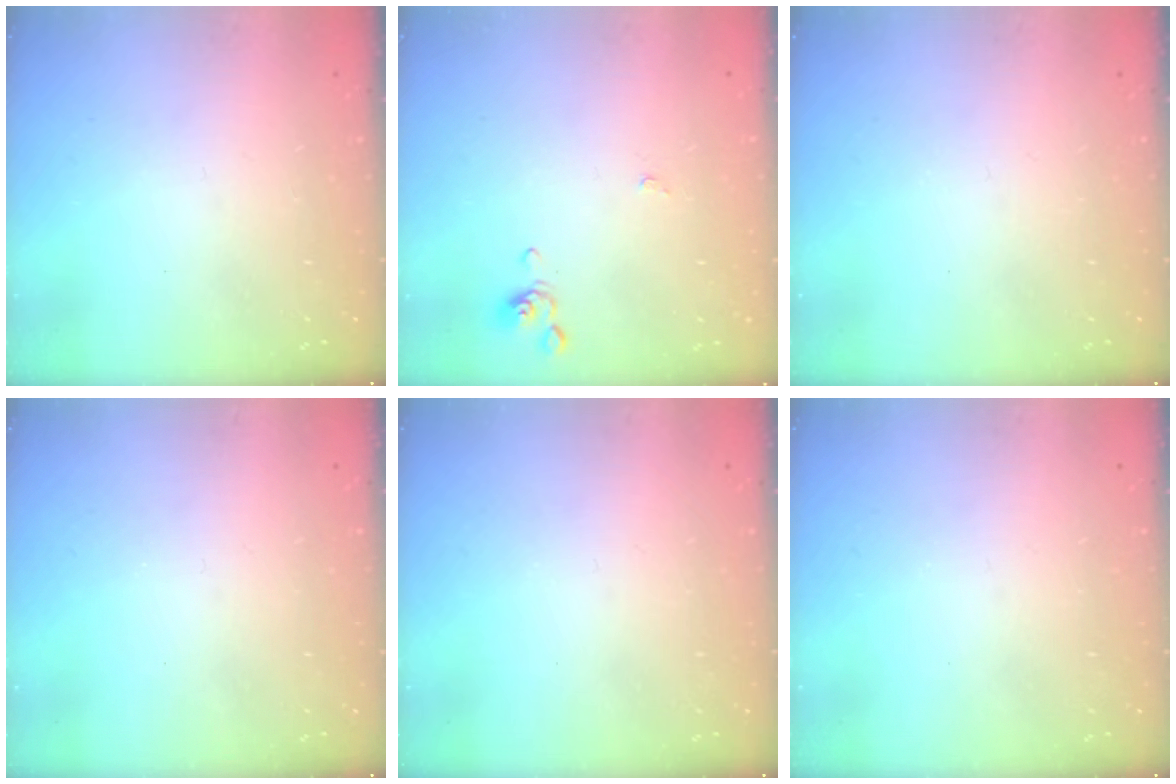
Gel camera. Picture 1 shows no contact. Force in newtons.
{"total": 0.0}
{"total": 0.0}
{"total": 0.0}
{"total": 0.0}
{"total": 0.0}